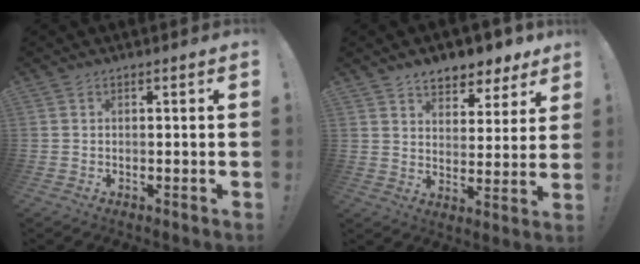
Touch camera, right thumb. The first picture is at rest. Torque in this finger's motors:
{"motor_torque": [-0.44, 0.86, -0.07, 0.36, 0.00]}